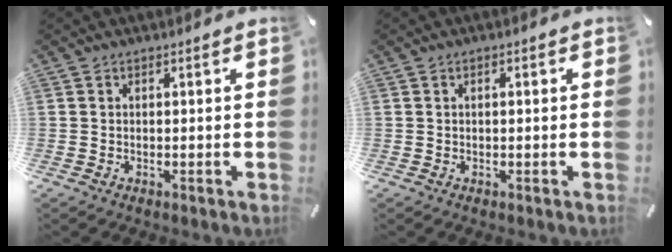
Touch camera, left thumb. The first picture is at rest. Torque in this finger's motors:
{"motor_torque": [-0.13, -0.06, -0.05, -0.01, -0.03]}